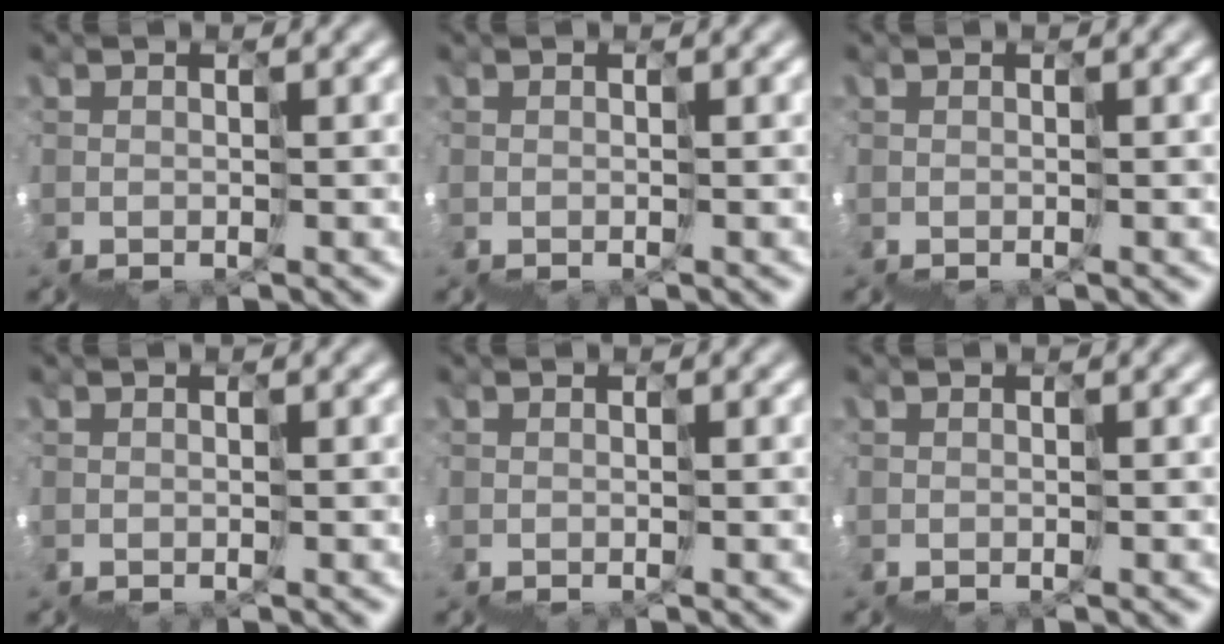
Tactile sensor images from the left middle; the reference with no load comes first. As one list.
[{"total": 0.0}, {"total": 0.0}, {"total": 0.0}, {"total": 0.0}, {"total": 0.0}]